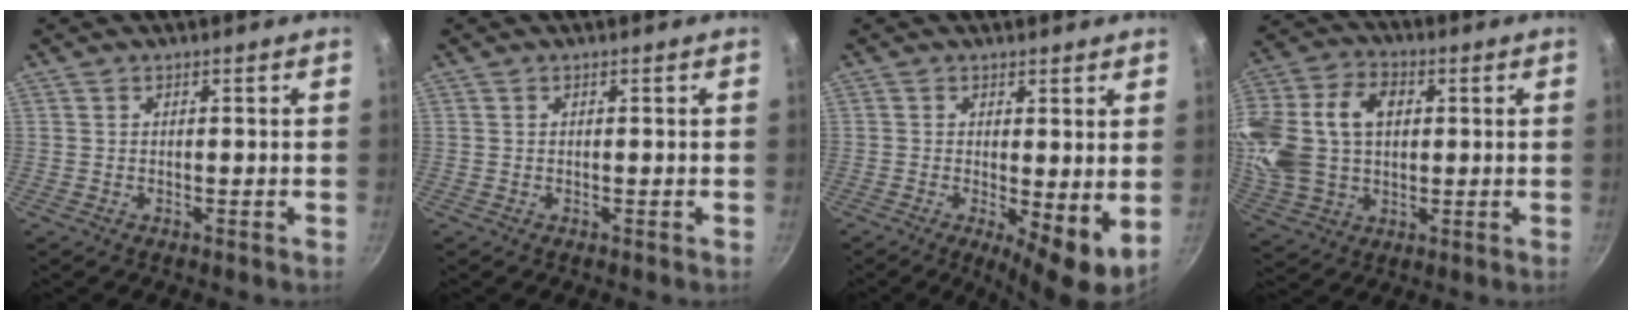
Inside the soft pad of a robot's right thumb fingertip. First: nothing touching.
{"total": 0.0}
{"total": 7.0, "force": [0.0, 2.2, 6.6], "torque": [-0.093, -0.018, 0.004]}
{"total": 20.7, "force": [3.2, 14.7, 14.2], "torque": [-0.287, 0.022, 0.057]}